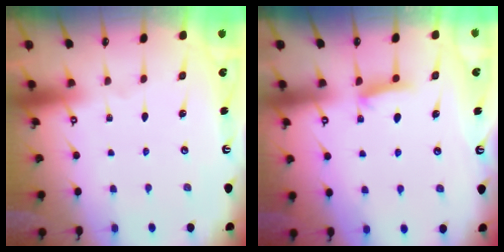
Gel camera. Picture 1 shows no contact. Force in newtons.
{"total": 5.5, "press": 5.5, "slide": 0.7}